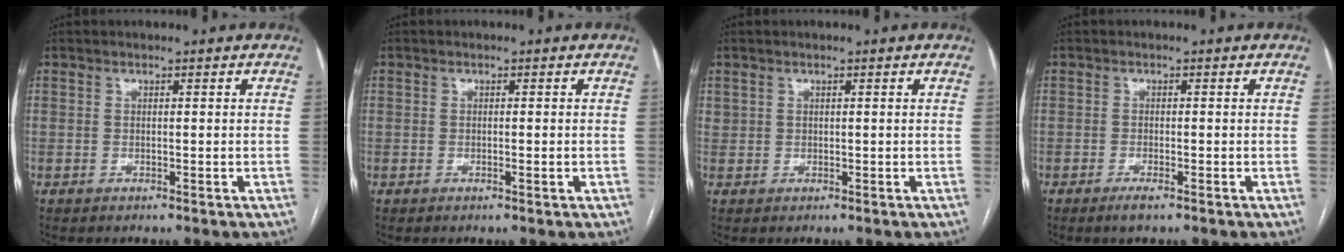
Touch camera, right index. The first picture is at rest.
{"total": 0.9, "force": [-0.2, 0.1, 0.9], "torque": [-0.015, -0.001, -0.001]}
{"total": 0.9, "force": [0.5, 0.7, 0.1], "torque": [0.009, 0.004, 0.006]}
{"total": 1.7, "force": [-1.1, 0.2, 1.3], "torque": [-0.025, -0.002, -0.018]}